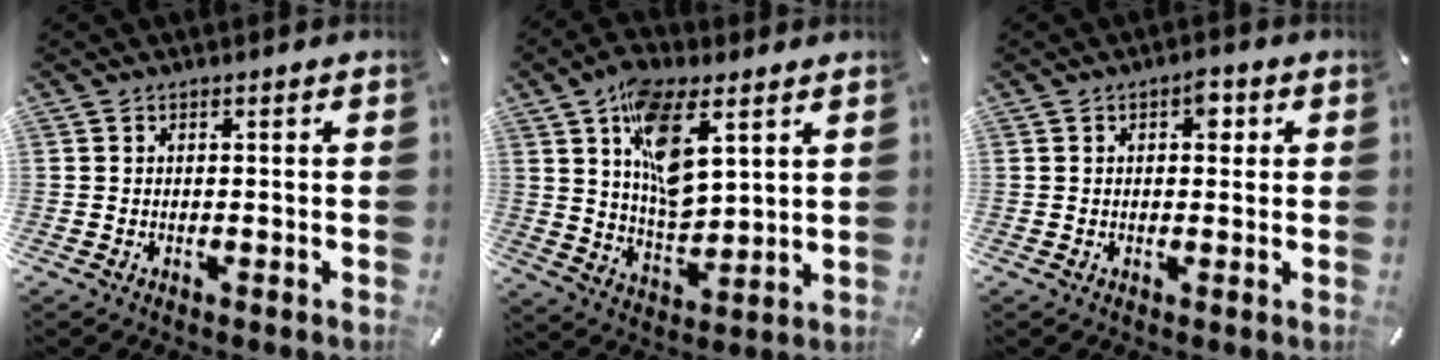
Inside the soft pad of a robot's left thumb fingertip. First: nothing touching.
{"total": 14.7, "force": [7.0, 7.8, 10.3], "torque": [-0.179, -0.017, 0.124]}
{"total": 3.8, "force": [1.1, 2.2, 2.9], "torque": [-0.030, -0.004, 0.010]}